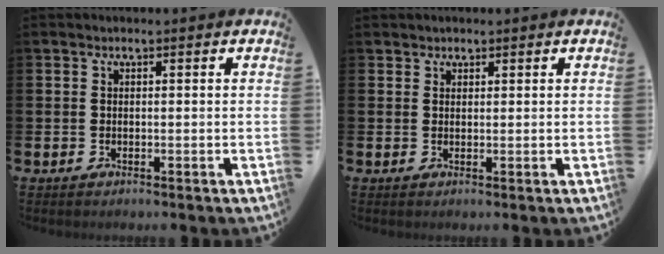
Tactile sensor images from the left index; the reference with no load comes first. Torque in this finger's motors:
{"motor_torque": [0.27, 0.13, -0.04, -0.01]}